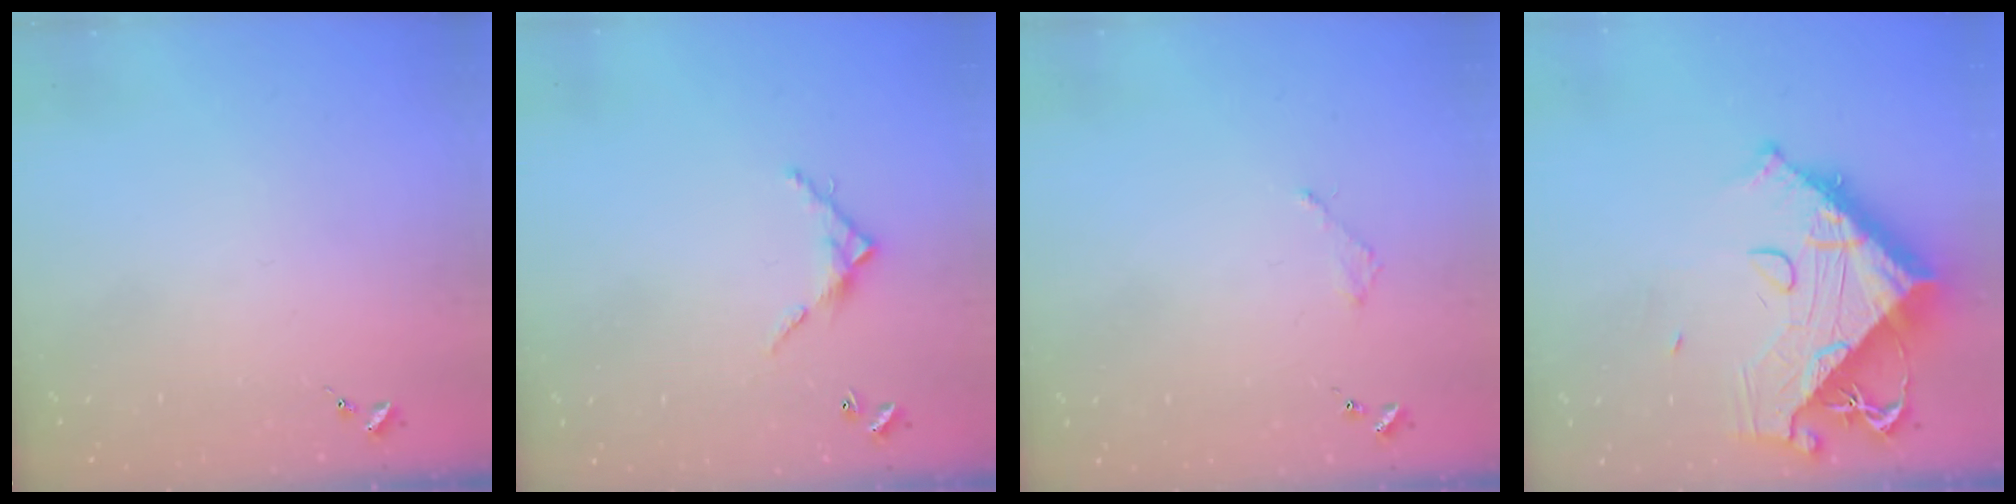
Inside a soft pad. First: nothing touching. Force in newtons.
{"total": 6.3, "press": 6.3, "slide": 0.5}
{"total": 2.0, "press": 2.0, "slide": 0.3}
{"total": 20.0, "press": 19.9, "slide": 2.3}